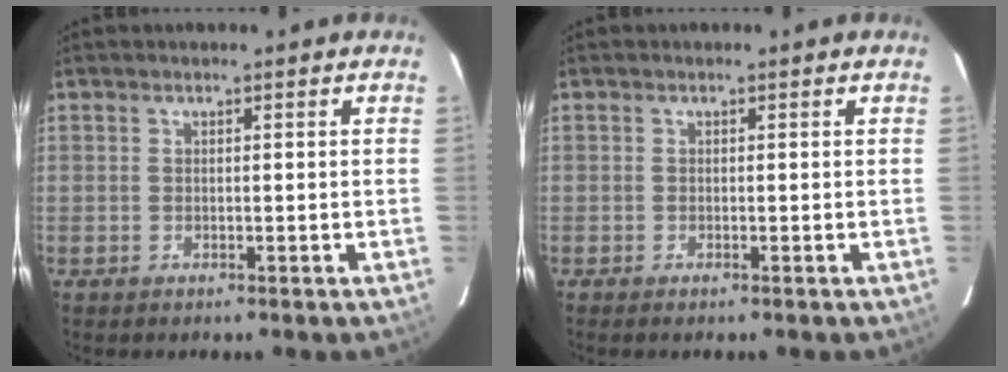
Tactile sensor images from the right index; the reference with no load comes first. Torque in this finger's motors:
{"motor_torque": [0.02, 0.03, 0.09, 0.01]}